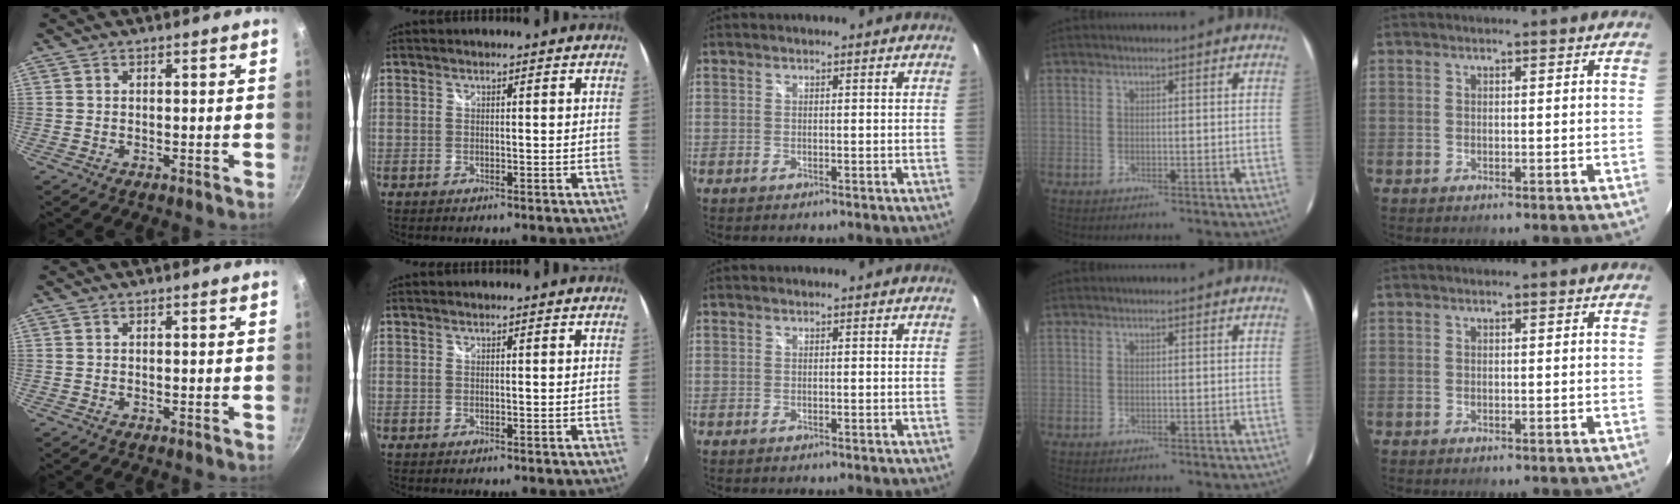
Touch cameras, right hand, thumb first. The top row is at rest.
{}